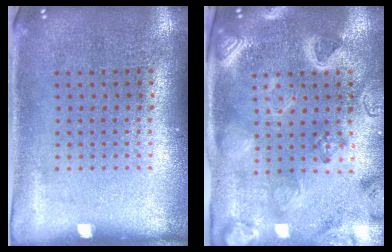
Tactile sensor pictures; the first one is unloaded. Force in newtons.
{"total": 3.0, "press": 2.9, "slide": 0.7}